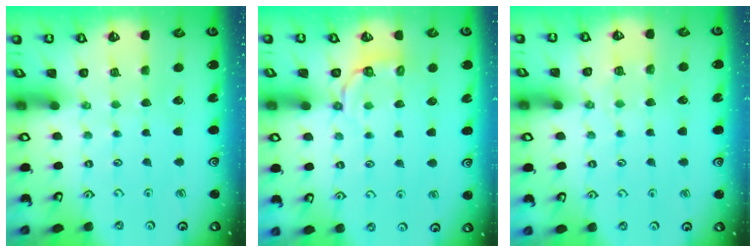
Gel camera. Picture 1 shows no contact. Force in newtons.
{"total": 4.1, "press": 3.6, "slide": 1.9}
{"total": 4.8, "press": 4.8, "slide": 0.5}